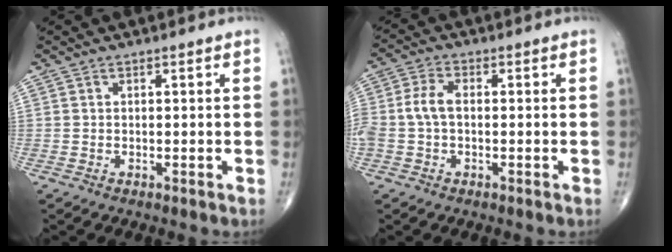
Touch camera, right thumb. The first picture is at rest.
{"total": 5.7, "force": [-0.4, 3.5, 4.5], "torque": [-0.112, 0.017, -0.011]}